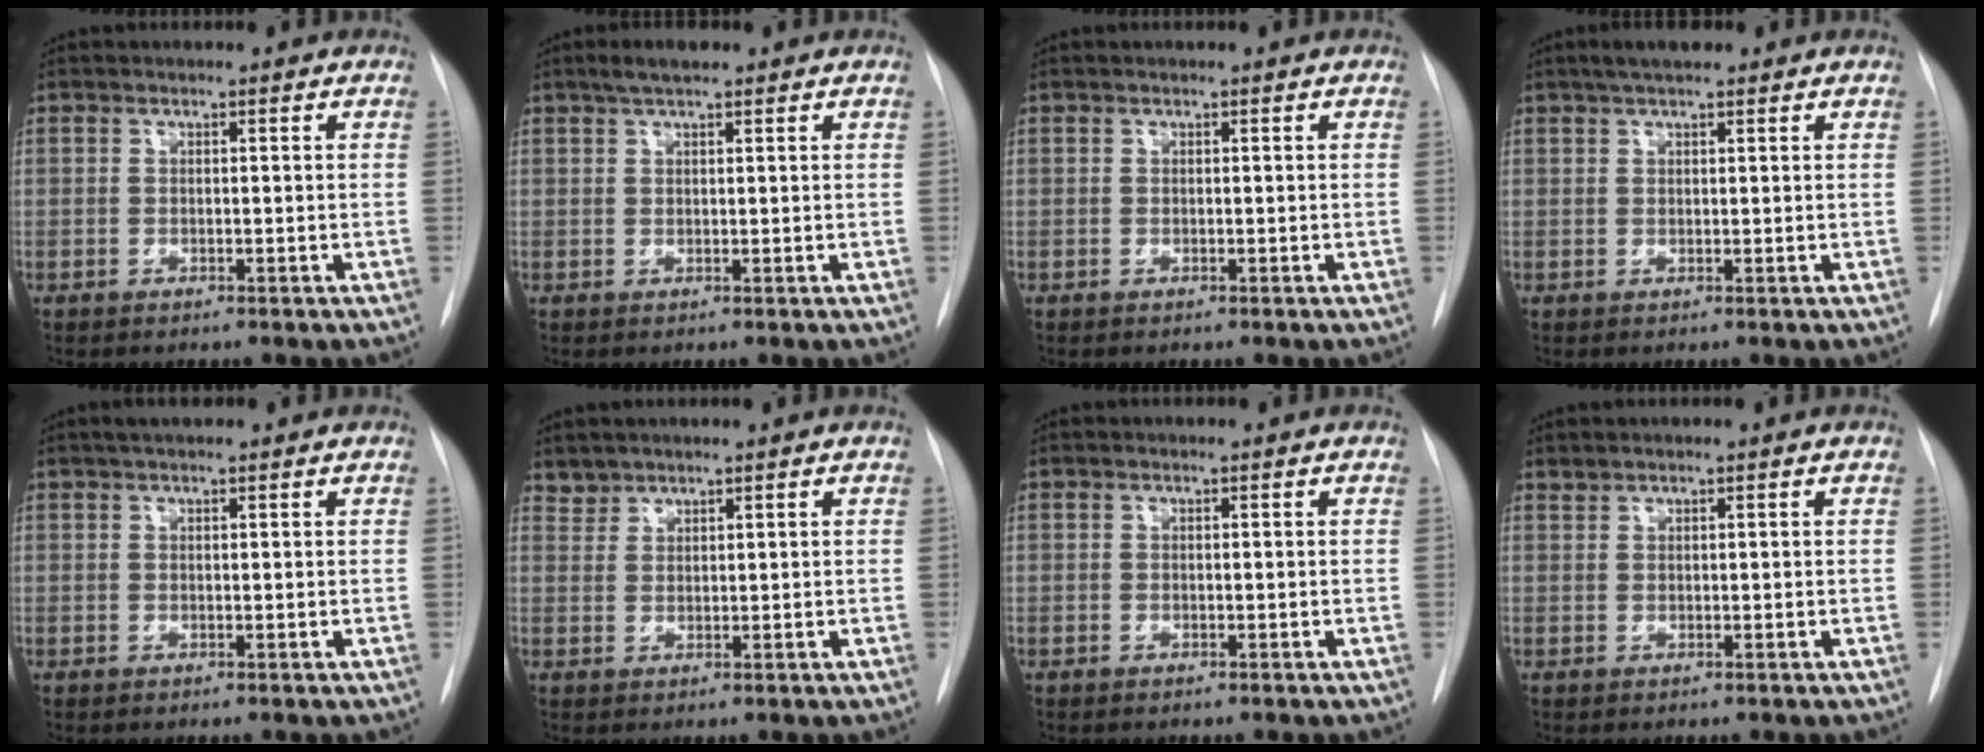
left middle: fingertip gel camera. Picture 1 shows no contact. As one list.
[{"total": 3.0, "force": [2.1, 0.8, 1.9], "torque": [-0.040, 0.010, 0.038]}, {"total": 0.0}, {"total": 3.5, "force": [2.6, 0.9, 2.2], "torque": [-0.043, 0.015, 0.042]}, {"total": 2.3, "force": [1.8, 0.5, 1.3], "torque": [-0.023, 0.015, 0.028]}, {"total": 1.9, "force": [1.7, 0.6, -0.4], "torque": [0.011, 0.008, 0.033]}, {"total": 0.0}, {"total": 0.6, "force": [0.6, 0.0, -0.1], "torque": [-0.002, 0.003, 0.013]}]